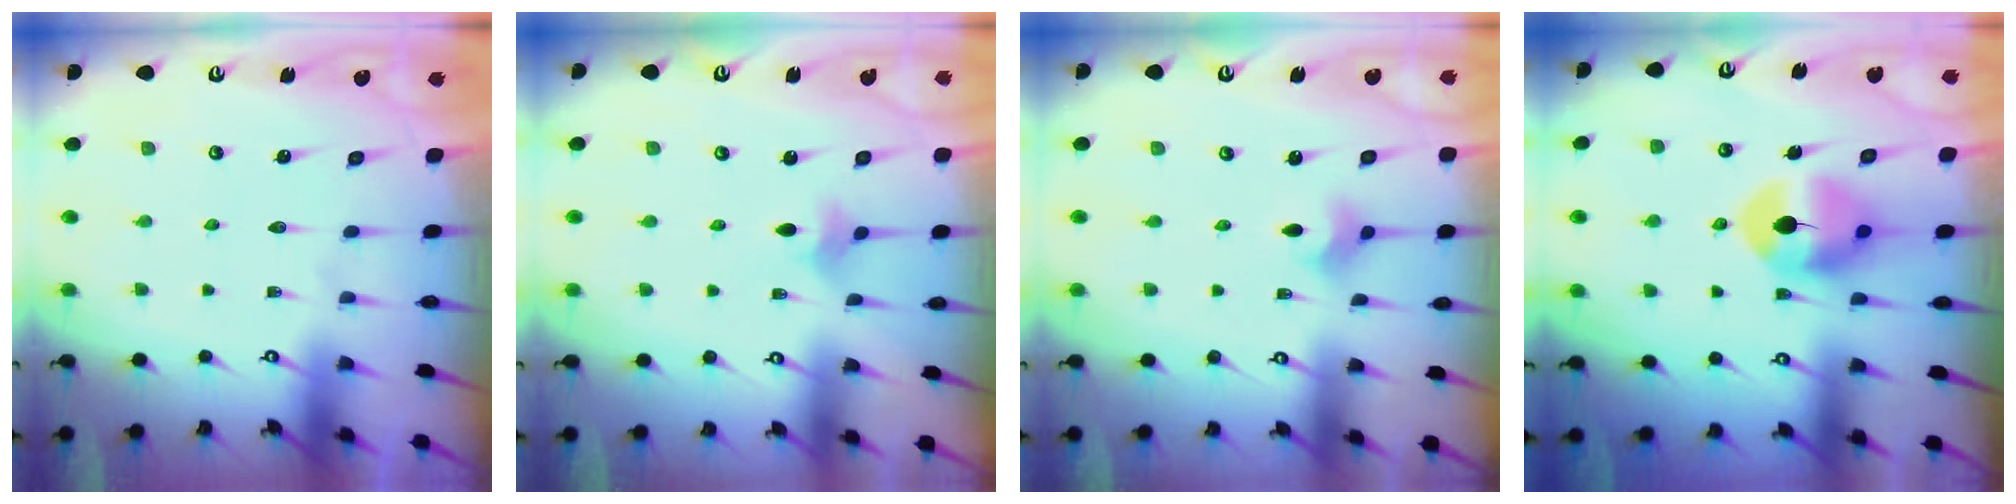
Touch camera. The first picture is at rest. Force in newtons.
{"total": 4.0, "press": 4.0, "slide": 0.7}
{"total": 3.8, "press": 3.8, "slide": 0.6}
{"total": 8.3, "press": 8.3, "slide": 0.4}